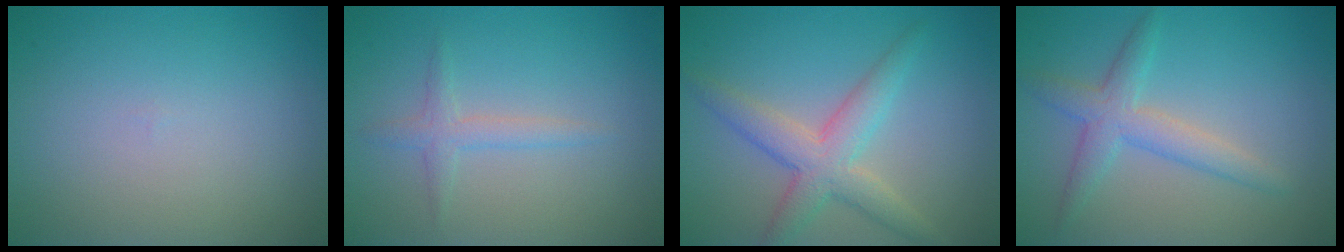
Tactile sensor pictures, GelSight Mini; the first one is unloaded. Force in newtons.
{"total": 1.7, "press": 1.7, "slide": 0.0}
{"total": 4.3, "press": 4.3, "slide": 0.1}
{"total": 3.3, "press": 3.3, "slide": 0.1}